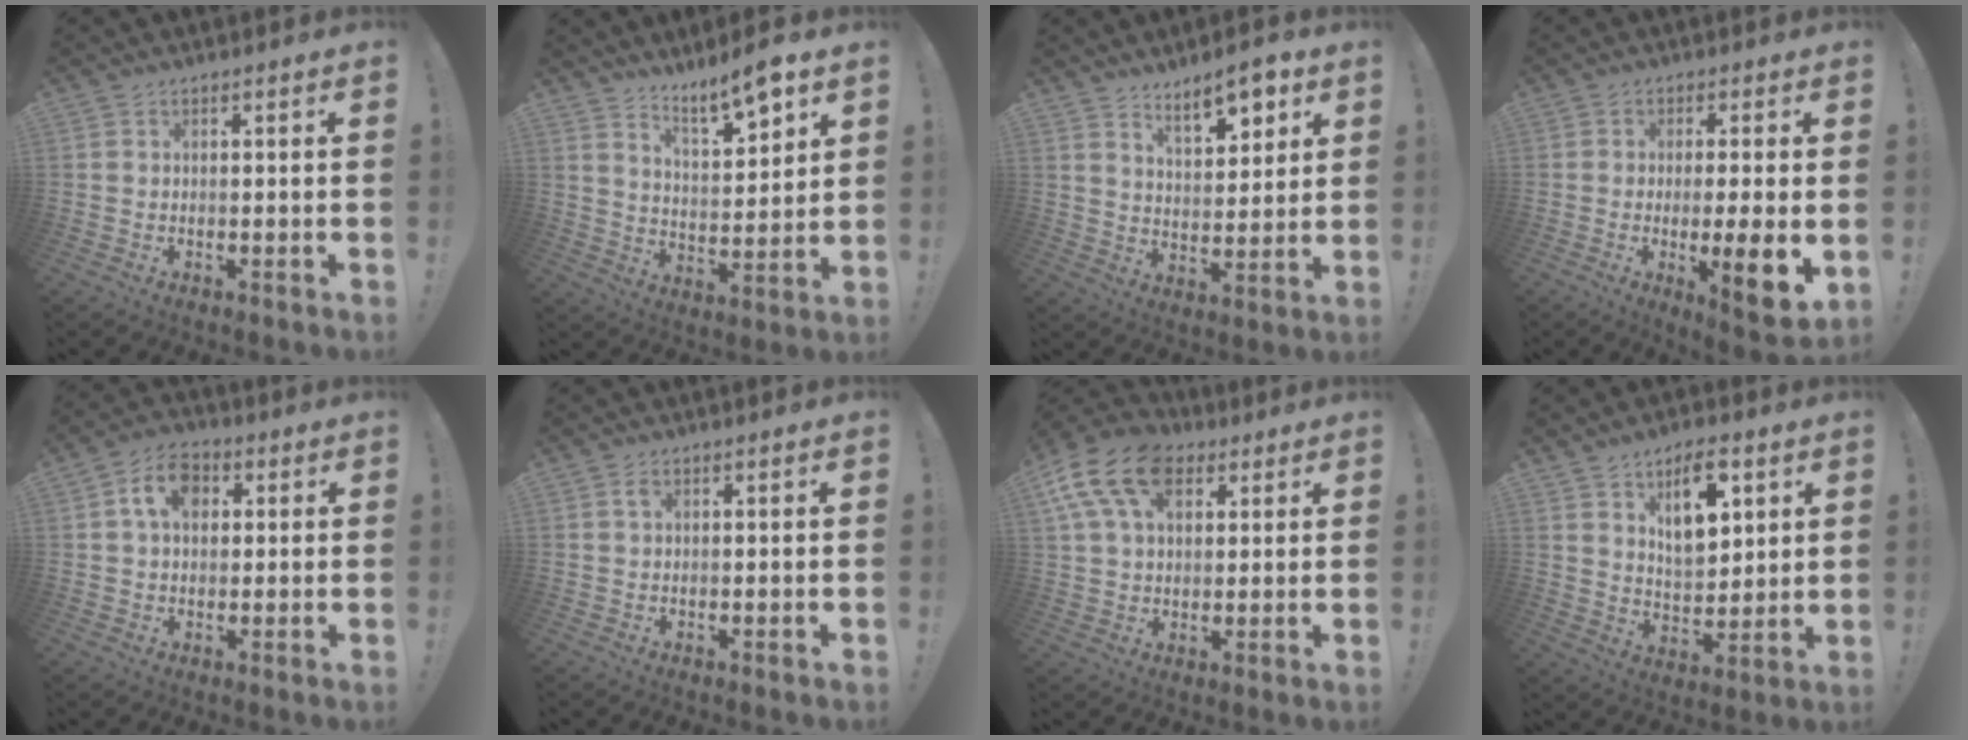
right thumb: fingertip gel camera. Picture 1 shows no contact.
{"total": 9.9, "force": [8.0, 2.1, 5.5], "torque": [-0.080, -0.059, 0.137]}
{"total": 10.3, "force": [7.3, 3.7, 6.3], "torque": [-0.081, -0.043, 0.127]}
{"total": 9.8, "force": [-2.0, 0.8, 9.5], "torque": [-0.131, -0.009, -0.031]}
{"total": 8.9, "force": [2.5, 6.2, 5.9], "torque": [-0.091, 0.009, 0.046]}
{"total": 0.7, "force": [0.3, 0.4, 0.6], "torque": [-0.005, -0.003, 0.004]}
{"total": 16.5, "force": [6.9, 10.8, 10.3], "torque": [-0.193, -0.018, 0.129]}
{"total": 12.7, "force": [6.3, 6.7, 8.8], "torque": [-0.125, -0.017, 0.112]}